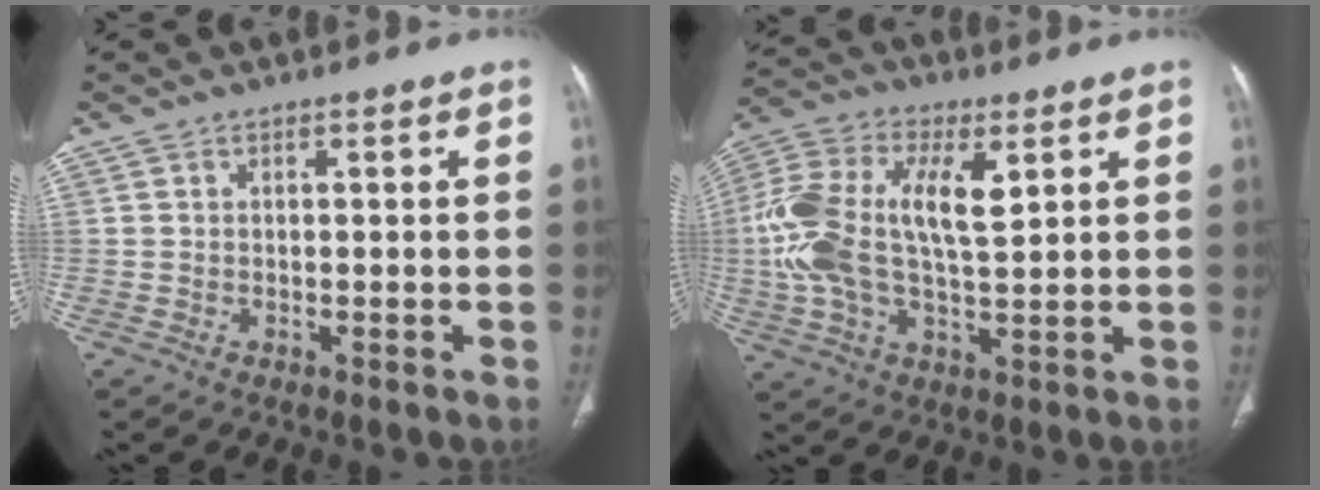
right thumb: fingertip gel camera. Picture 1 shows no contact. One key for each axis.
{"total": 16.9, "fx": 3.3, "fy": 8.1, "fz": 14.5, "tx": -0.302, "ty": 0.013, "tz": 0.056}